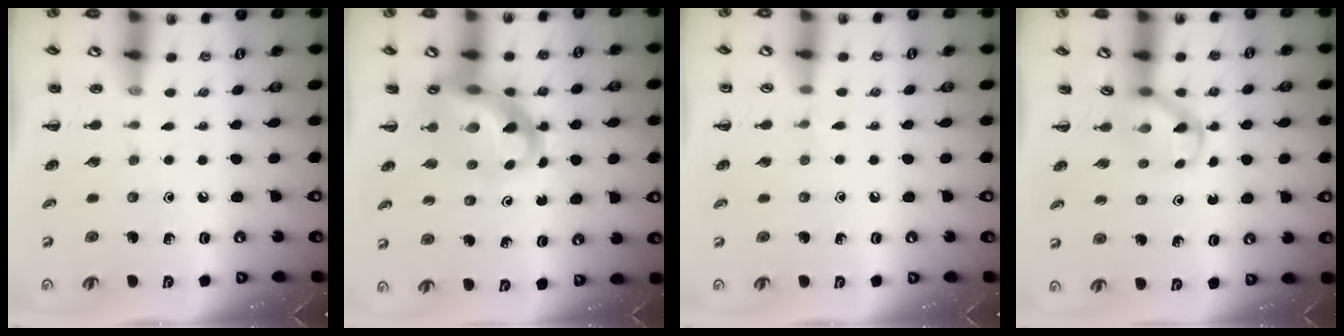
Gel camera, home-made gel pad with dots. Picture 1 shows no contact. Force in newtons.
{"total": 12.8, "press": 12.4, "slide": 3.2}
{"total": 3.6, "press": 3.3, "slide": 1.3}
{"total": 3.6, "press": 3.5, "slide": 0.6}